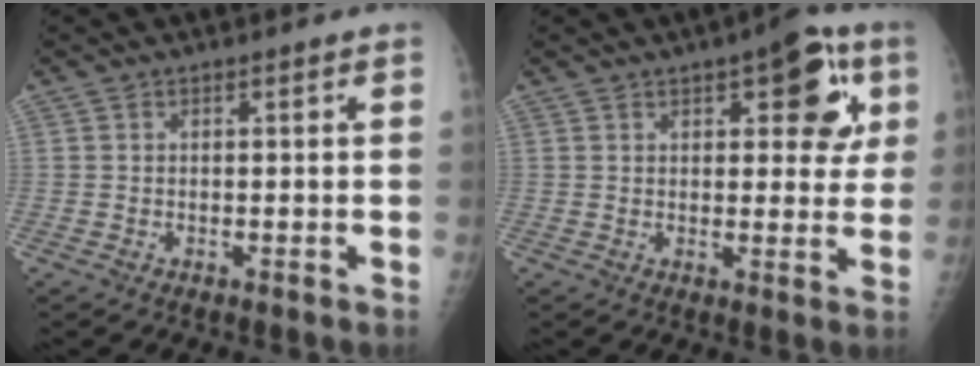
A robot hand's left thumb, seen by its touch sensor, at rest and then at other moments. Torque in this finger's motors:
{"motor_torque": [0.03, 0.18, 0.26, 0.06, 0.07]}